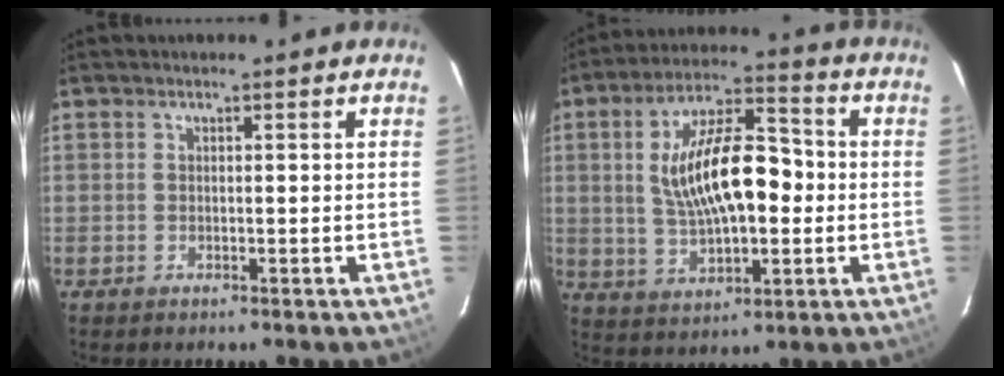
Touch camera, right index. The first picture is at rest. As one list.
[{"total": 16.0, "force": [0.3, 7.0, 14.4], "torque": [-0.264, 0.016, 0.010]}]